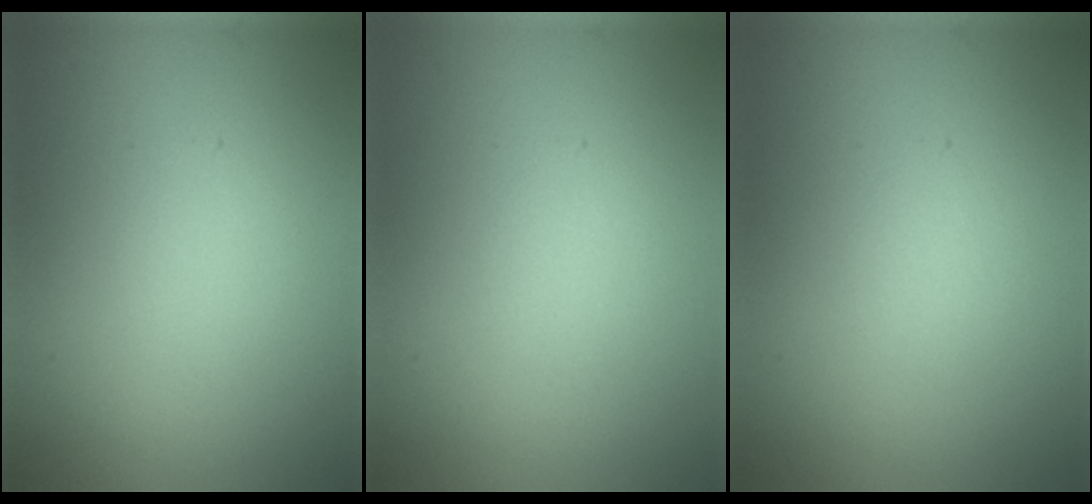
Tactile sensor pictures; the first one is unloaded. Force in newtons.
{"total": 0.0}
{"total": 0.0}